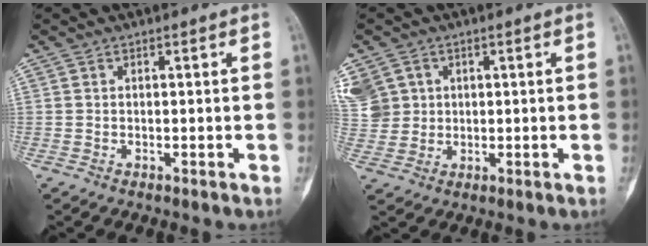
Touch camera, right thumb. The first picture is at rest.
{"total": 11.9, "force": [3.9, 10.4, 4.2], "torque": [-0.106, 0.021, 0.096]}